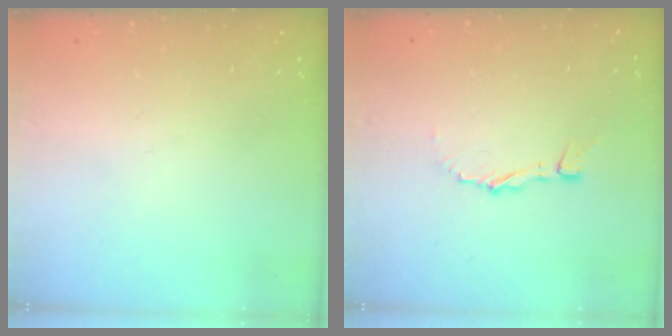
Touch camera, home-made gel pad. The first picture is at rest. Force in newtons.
{"total": 3.2, "press": 3.2, "slide": 0.4}